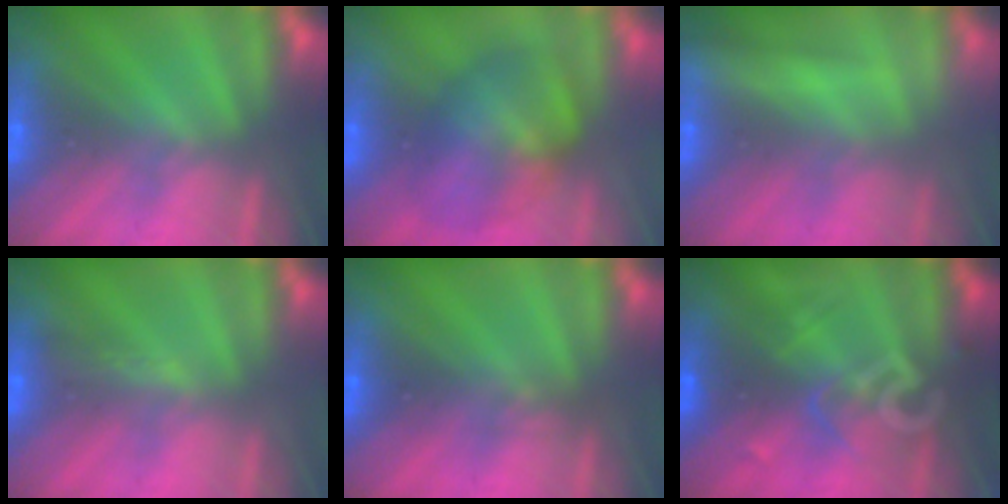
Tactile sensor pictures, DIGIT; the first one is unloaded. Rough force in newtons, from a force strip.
{"total": 5.8}
{"total": 2.3}
{"total": 2.9}
{"total": 2.3}
{"total": 2.8}